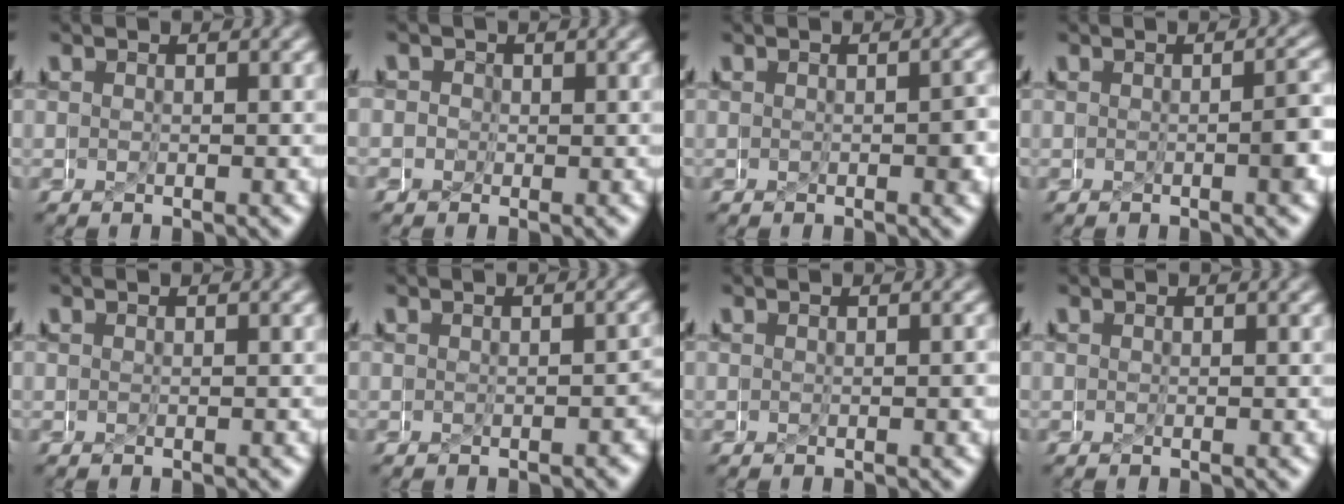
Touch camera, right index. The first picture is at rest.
{"total": 2.6, "force": [-0.9, 2.4, 0.6], "torque": [-0.032, -0.010, -0.021]}
{"total": 1.1, "force": [-0.3, 0.4, 0.9], "torque": [-0.012, -0.002, -0.005]}
{"total": 1.4, "force": [-0.5, 0.2, 1.3], "torque": [-0.016, 0.003, -0.009]}
{"total": 0.0}
{"total": 0.6, "force": [-0.5, 0.2, 0.3], "torque": [-0.001, 0.000, -0.007]}
{"total": 0.0}
{"total": 0.0}